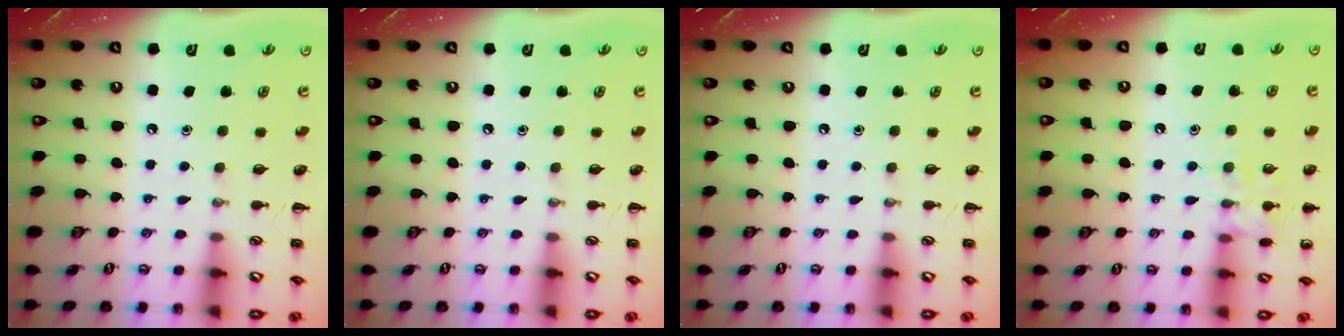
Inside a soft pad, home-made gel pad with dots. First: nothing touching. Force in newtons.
{"total": 0.0}
{"total": 0.0}
{"total": 9.8, "press": 9.7, "slide": 1.2}